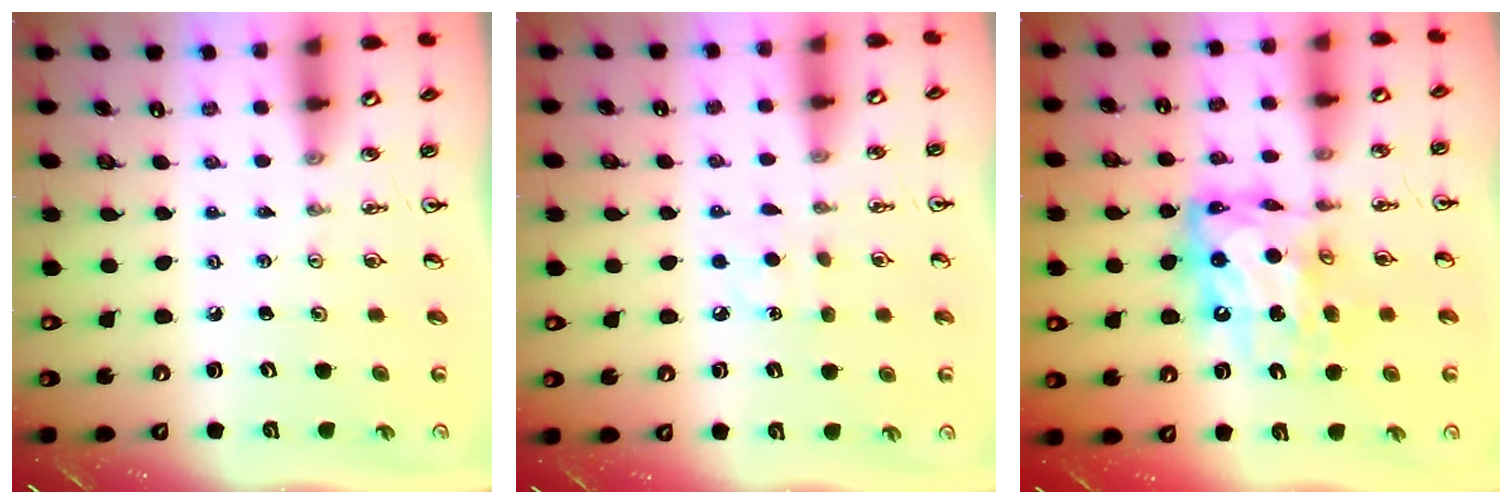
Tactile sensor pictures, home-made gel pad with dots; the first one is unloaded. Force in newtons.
{"total": 4.7, "press": 4.7, "slide": 0.5}
{"total": 13.2, "press": 13.1, "slide": 1.5}